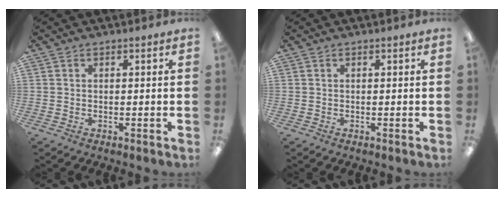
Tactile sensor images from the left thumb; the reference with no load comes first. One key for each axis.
{"total": 0.0}